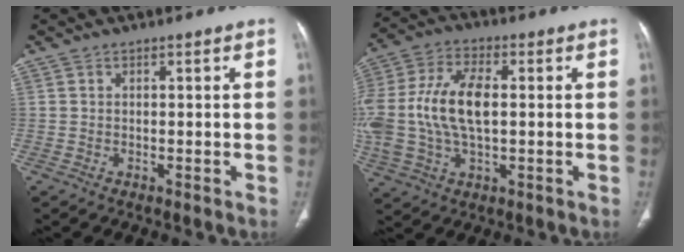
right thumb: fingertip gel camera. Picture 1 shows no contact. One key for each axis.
{"total": 18.3, "fx": 0.4, "fy": 10.2, "fz": 15.2, "tx": -0.354, "ty": 0.013, "tz": 0.010}